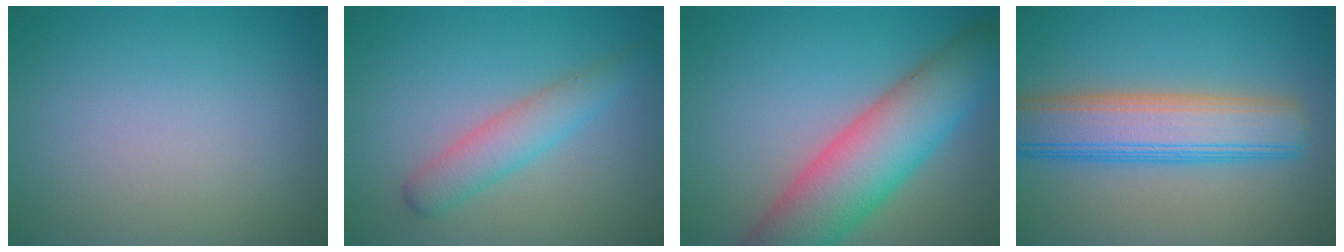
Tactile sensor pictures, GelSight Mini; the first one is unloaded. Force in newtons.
{"total": 3.1, "press": 3.1, "slide": 0.0}
{"total": 9.7, "press": 9.7, "slide": 0.4}
{"total": 7.6, "press": 7.6, "slide": 0.2}